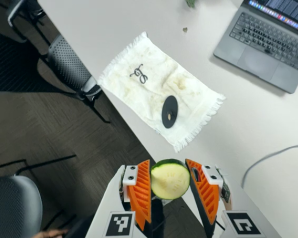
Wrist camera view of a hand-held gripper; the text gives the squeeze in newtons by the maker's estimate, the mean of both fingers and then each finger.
{"total": 9.2, "left": 9.1, "right": 9.4}